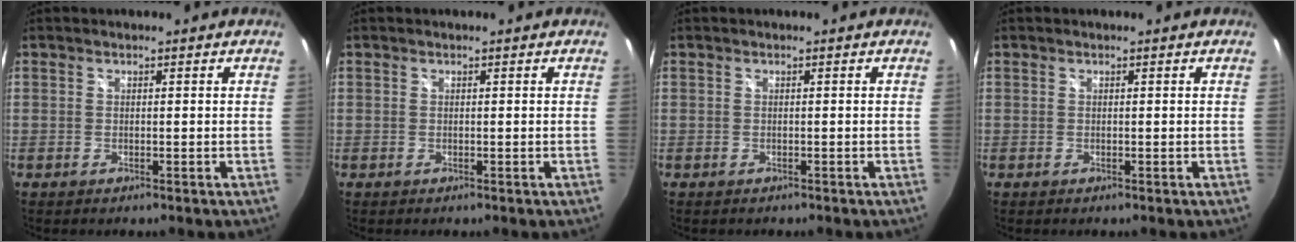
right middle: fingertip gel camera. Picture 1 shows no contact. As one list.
[{"total": 0.0}, {"total": 0.0}, {"total": 0.0}]